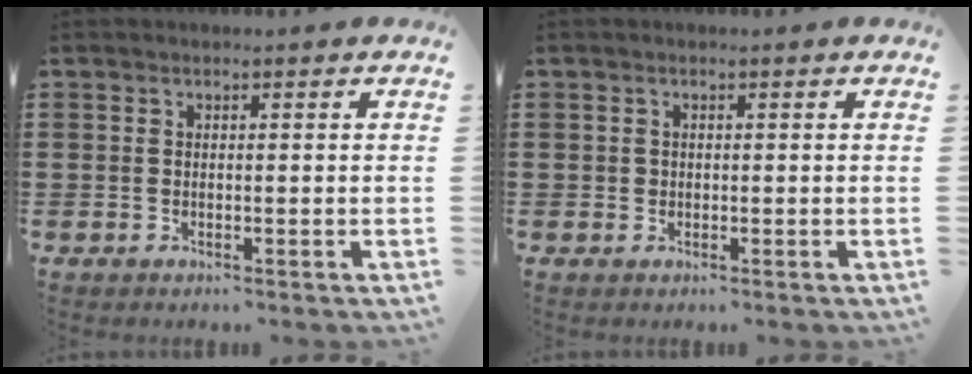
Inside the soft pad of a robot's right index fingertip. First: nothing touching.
{"total": 0.7, "force": [0.1, 0.6, 0.2], "torque": [-0.005, 0.004, 0.001]}